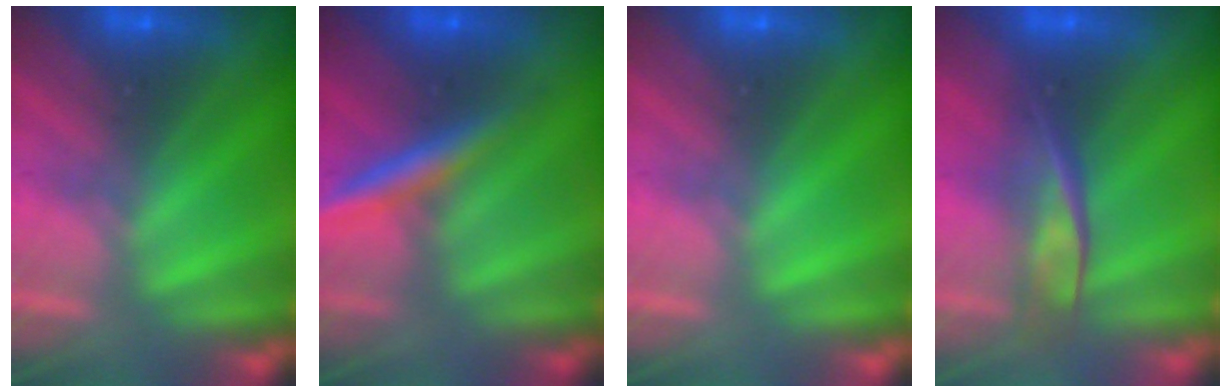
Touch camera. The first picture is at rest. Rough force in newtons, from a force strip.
{"total": 2.4}
{"total": 0.0}
{"total": 2.4}